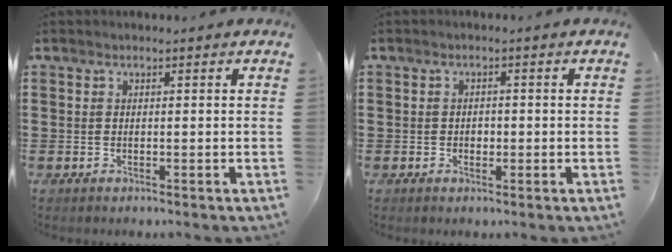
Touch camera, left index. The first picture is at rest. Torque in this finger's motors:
{"motor_torque": [0.01, 0.02, 0.00, 0.02]}